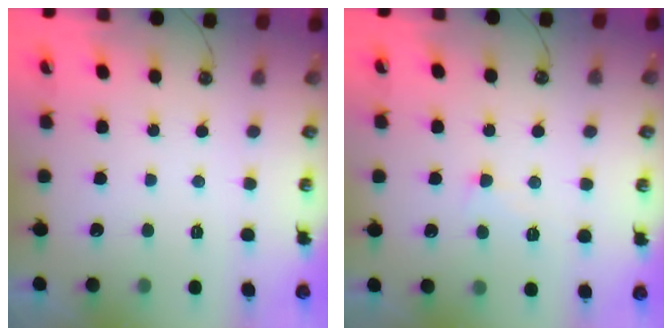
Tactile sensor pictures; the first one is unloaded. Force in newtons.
{"total": 1.1, "press": 1.0, "slide": 0.4}